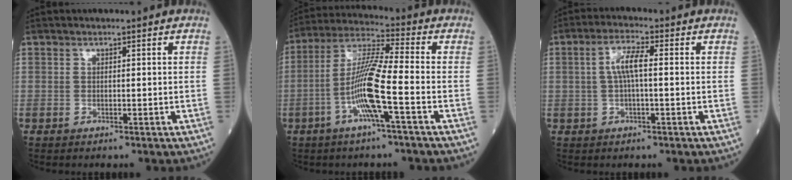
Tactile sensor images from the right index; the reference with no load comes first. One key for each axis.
{"total": 10.7, "fx": -3.4, "fy": -0.2, "fz": 10.2, "tx": -0.205, "ty": 0.003, "tz": -0.072}
{"total": 4.6, "fx": 0.3, "fy": 0.8, "fz": 4.5, "tx": -0.092, "ty": 0.012, "tz": 0.004}